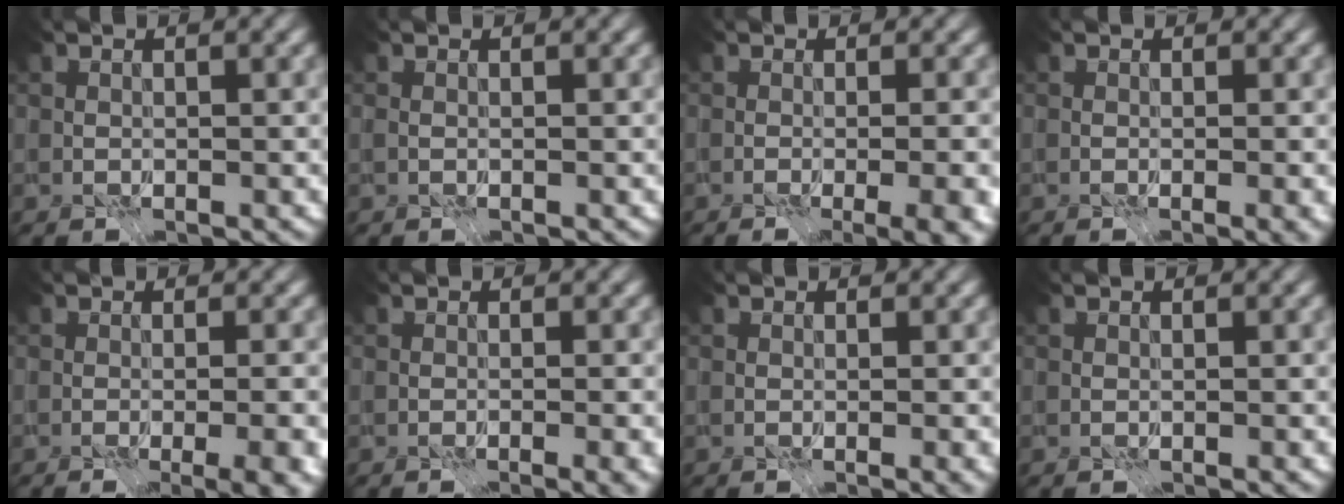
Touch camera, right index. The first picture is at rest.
{"total": 0.5, "force": [-0.2, -0.4, -0.3], "torque": [0.013, 0.000, -0.004]}
{"total": 8.3, "force": [-3.3, 3.6, 6.8], "torque": [-0.064, -0.014, -0.011]}
{"total": 2.4, "force": [-0.9, 0.8, 2.1], "torque": [-0.008, -0.009, -0.004]}
{"total": 8.9, "force": [-4.2, 3.8, 6.9], "torque": [-0.066, -0.009, -0.024]}
{"total": 4.4, "force": [-2.1, 1.9, 3.3], "torque": [-0.017, -0.020, -0.016]}
{"total": 1.5, "force": [-0.6, 0.4, 1.4], "torque": [-0.002, -0.007, -0.005]}
{"total": 0.6, "force": [-0.4, -0.4, -0.2], "torque": [0.014, -0.005, -0.004]}